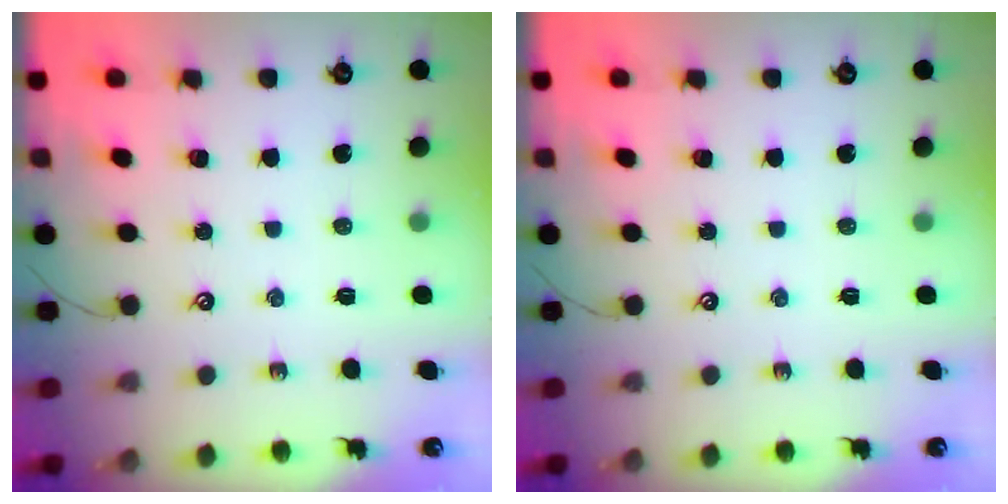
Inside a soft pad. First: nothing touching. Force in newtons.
{"total": 0.0}